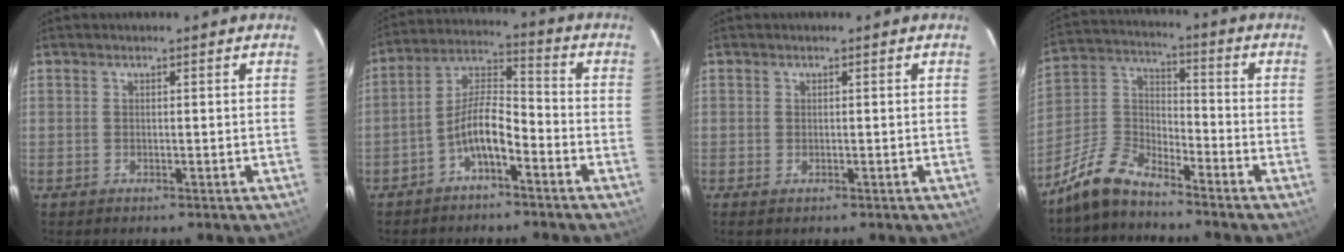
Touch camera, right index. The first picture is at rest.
{"total": 7.7, "force": [-4.4, 2.3, 5.9], "torque": [-0.129, 0.020, -0.080]}
{"total": 0.6, "force": [-0.2, 0.4, 0.3], "torque": [-0.007, -0.002, -0.003]}
{"total": 10.3, "force": [-8.3, 3.7, 4.8], "torque": [-0.120, 0.020, -0.174]}